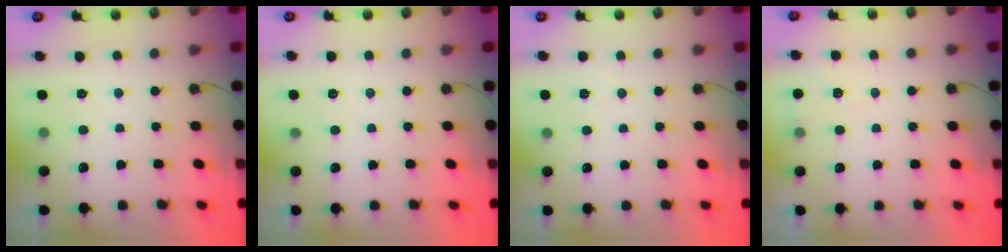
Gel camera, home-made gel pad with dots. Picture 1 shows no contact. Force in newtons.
{"total": 4.4, "press": 1.0, "slide": 4.2}
{"total": 4.4, "press": 4.1, "slide": 1.6}
{"total": 4.6, "press": 4.5, "slide": 0.5}